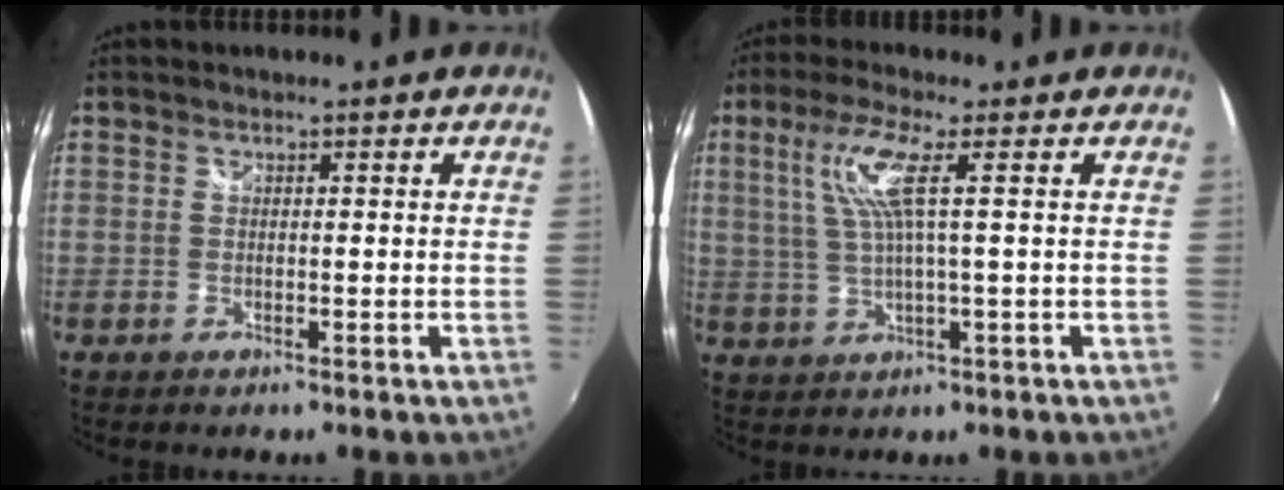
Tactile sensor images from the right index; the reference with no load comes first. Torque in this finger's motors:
{"motor_torque": [0.43, -0.18, 0.44, 0.11]}